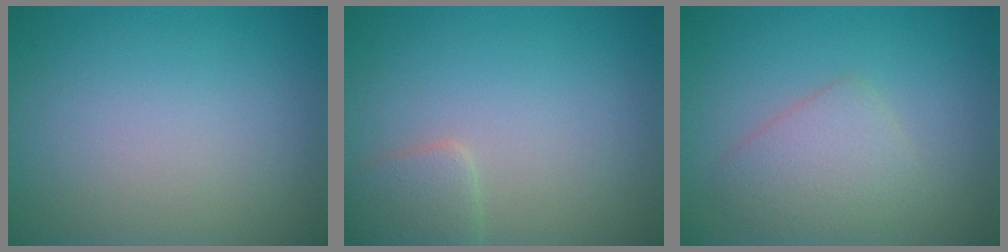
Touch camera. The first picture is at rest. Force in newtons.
{"total": 2.1, "press": 2.0, "slide": 0.2}
{"total": 3.1, "press": 3.1, "slide": 0.2}